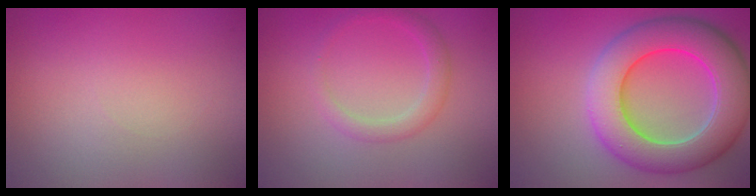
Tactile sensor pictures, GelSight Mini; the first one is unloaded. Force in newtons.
{"total": 2.0, "press": 2.0, "slide": 0.0}
{"total": 9.7, "press": 9.7, "slide": 0.2}